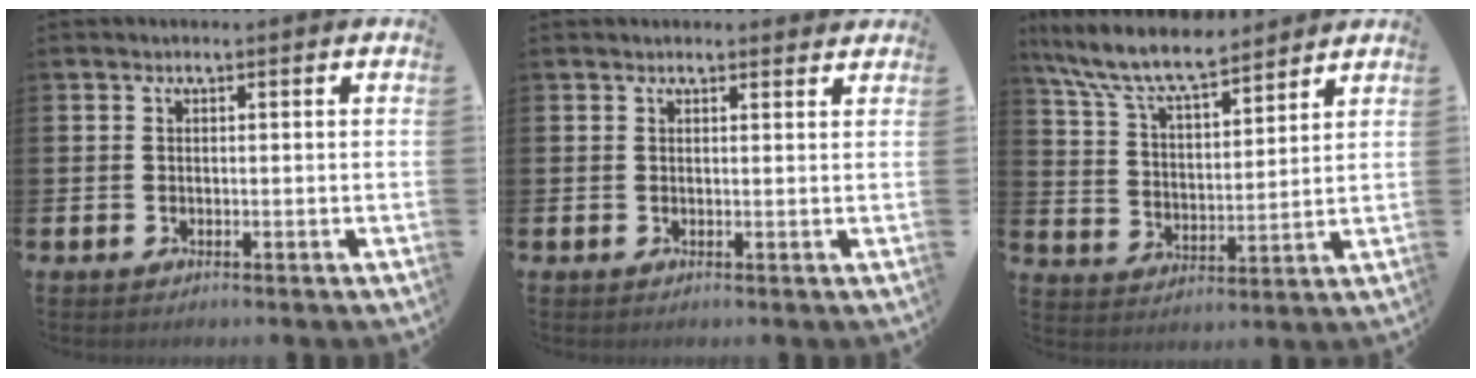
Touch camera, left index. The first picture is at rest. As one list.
[{"total": 0.9, "force": [0.9, 0.2, 0.1], "torque": [0.003, 0.001, 0.016]}, {"total": 8.8, "force": [8.0, 1.7, 3.4], "torque": [-0.102, -0.038, 0.144]}]